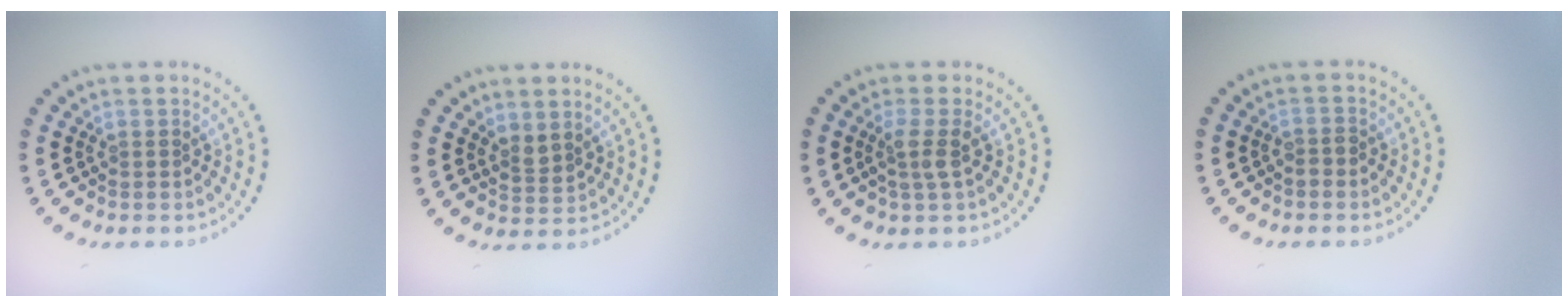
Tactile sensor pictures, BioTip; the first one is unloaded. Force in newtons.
{"total": 1.6, "press": 1.3, "slide": 1.0}
{"total": 1.9, "press": 1.5, "slide": 1.2}
{"total": 0.9, "press": 0.8, "slide": 0.4}